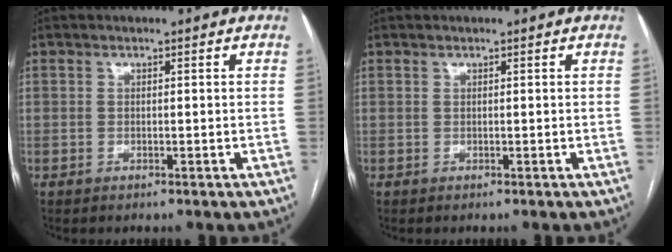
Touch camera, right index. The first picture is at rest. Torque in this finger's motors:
{"motor_torque": [0.06, 0.00, -0.03, -0.01]}